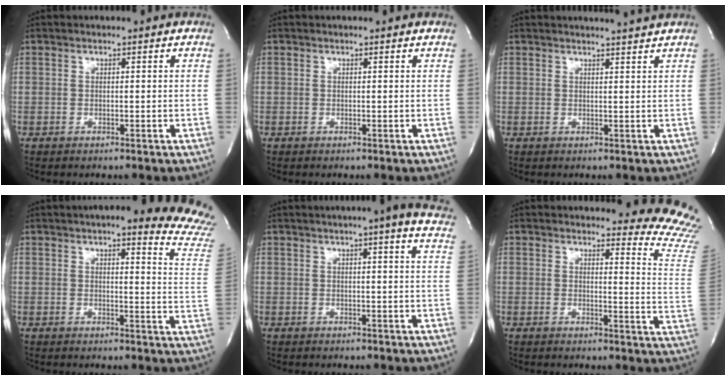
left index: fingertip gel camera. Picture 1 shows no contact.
{"total": 0.0}
{"total": 3.7, "force": [3.5, -1.0, 0.8], "torque": [-0.013, -0.004, 0.039]}
{"total": 16.9, "force": [15.6, 0.9, 6.5], "torque": [-0.064, -0.077, 0.155]}
{"total": 13.2, "force": [10.9, 0.4, 7.5], "torque": [-0.098, -0.004, 0.114]}
{"total": 14.1, "force": [13.9, 1.1, 2.2], "torque": [0.008, -0.148, 0.110]}